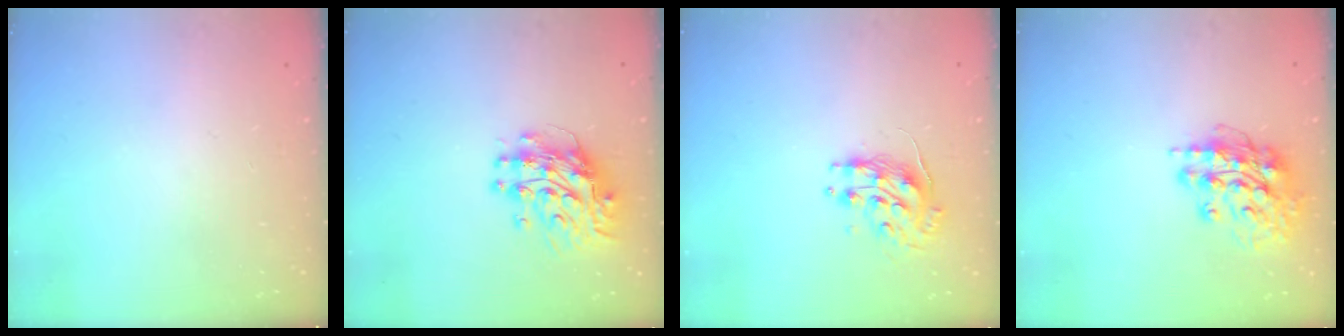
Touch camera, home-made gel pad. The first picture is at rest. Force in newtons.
{"total": 10.7, "press": 10.7, "slide": 0.9}
{"total": 9.7, "press": 9.7, "slide": 0.8}
{"total": 15.0, "press": 14.9, "slide": 1.6}